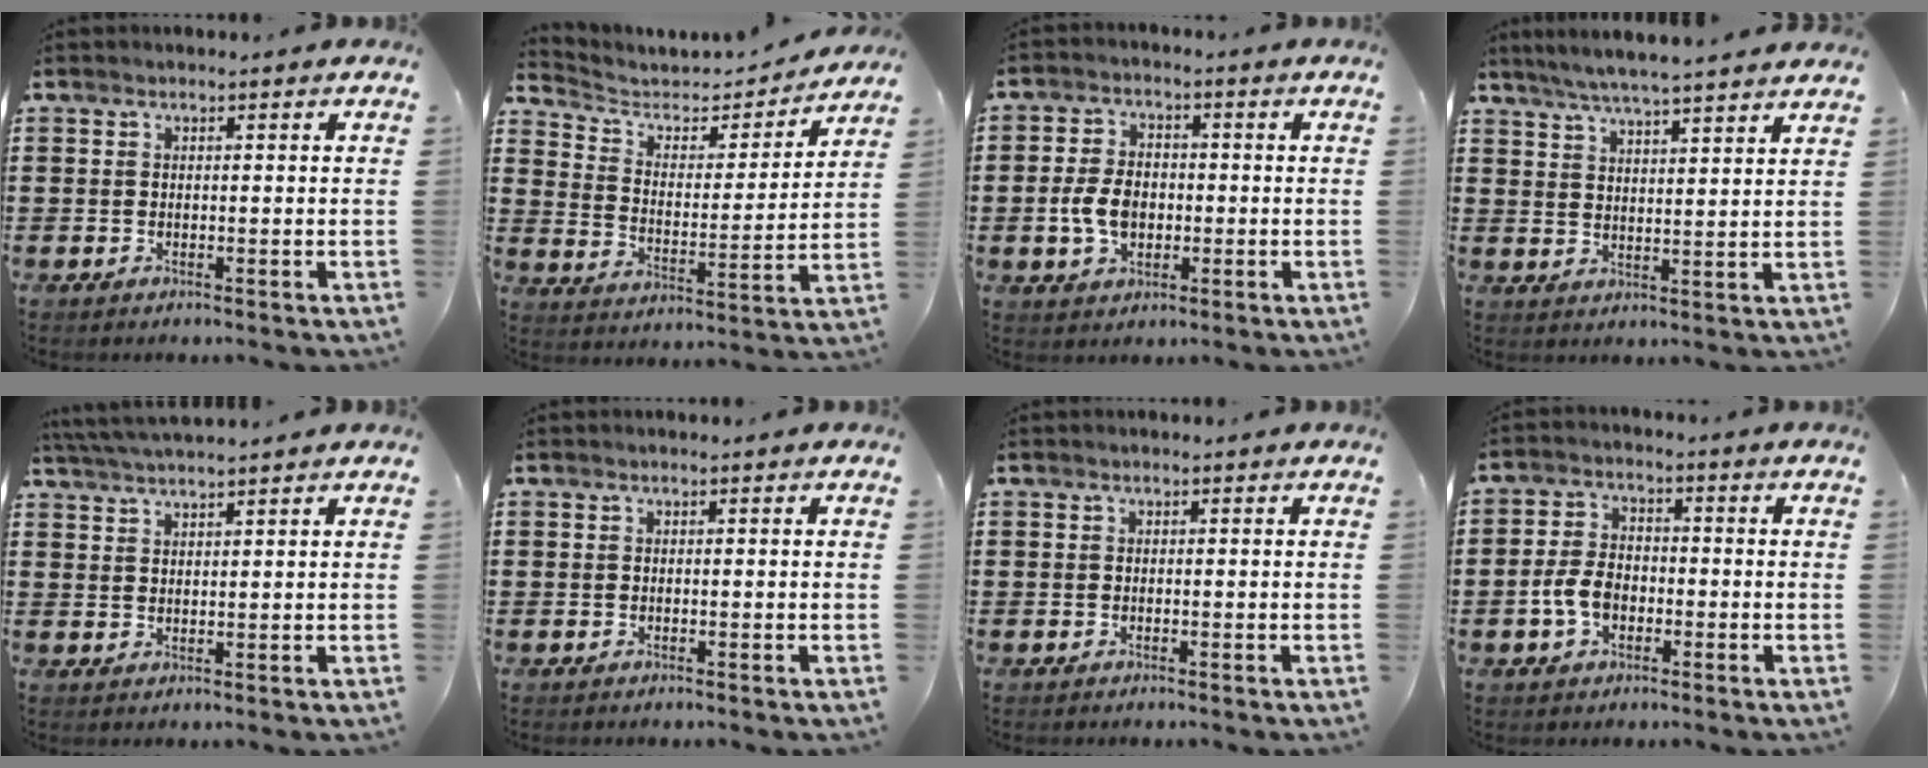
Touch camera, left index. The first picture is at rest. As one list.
[{"total": 4.0, "force": [3.3, 2.0, 1.0], "torque": [-0.043, -0.020, 0.050]}, {"total": 6.1, "force": [-0.9, 4.0, 4.4], "torque": [-0.104, 0.004, -0.022]}, {"total": 4.8, "force": [4.5, -0.6, 1.6], "torque": [-0.047, -0.020, 0.078]}, {"total": 3.4, "force": [3.2, -0.5, 0.8], "torque": [-0.026, -0.007, 0.060]}, {"total": 0.0}, {"total": 0.0}, {"total": 5.3, "force": [-1.5, 3.4, 3.8], "torque": [-0.095, 0.001, -0.034]}]